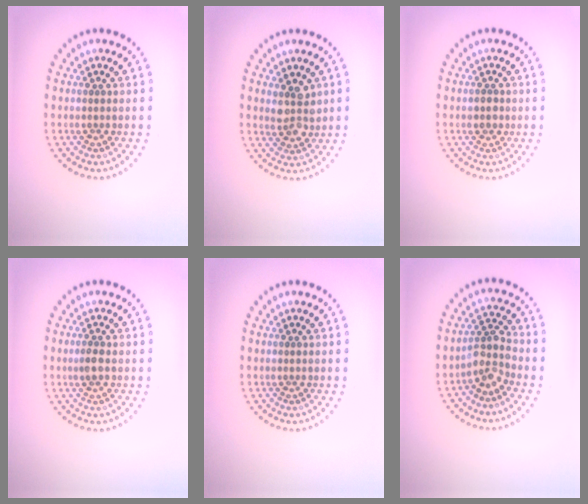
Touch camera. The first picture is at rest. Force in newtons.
{"total": 3.0, "press": 2.7, "slide": 1.2}
{"total": 1.2, "press": 1.2, "slide": 0.3}
{"total": 1.3, "press": 1.3, "slide": 0.3}
{"total": 0.0}
{"total": 2.8, "press": 2.1, "slide": 1.8}